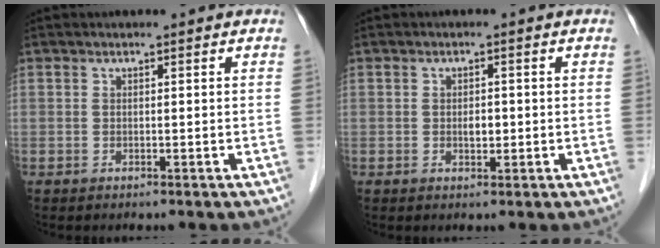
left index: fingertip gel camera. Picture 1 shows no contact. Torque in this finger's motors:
{"motor_torque": [0.05, 0.01, 0.01, 0.00]}